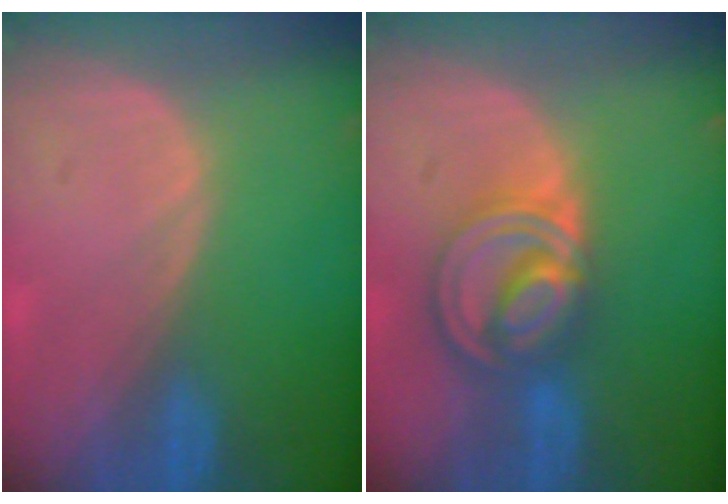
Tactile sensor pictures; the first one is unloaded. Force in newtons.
{"total": 8.6, "press": 7.2, "slide": 4.7}